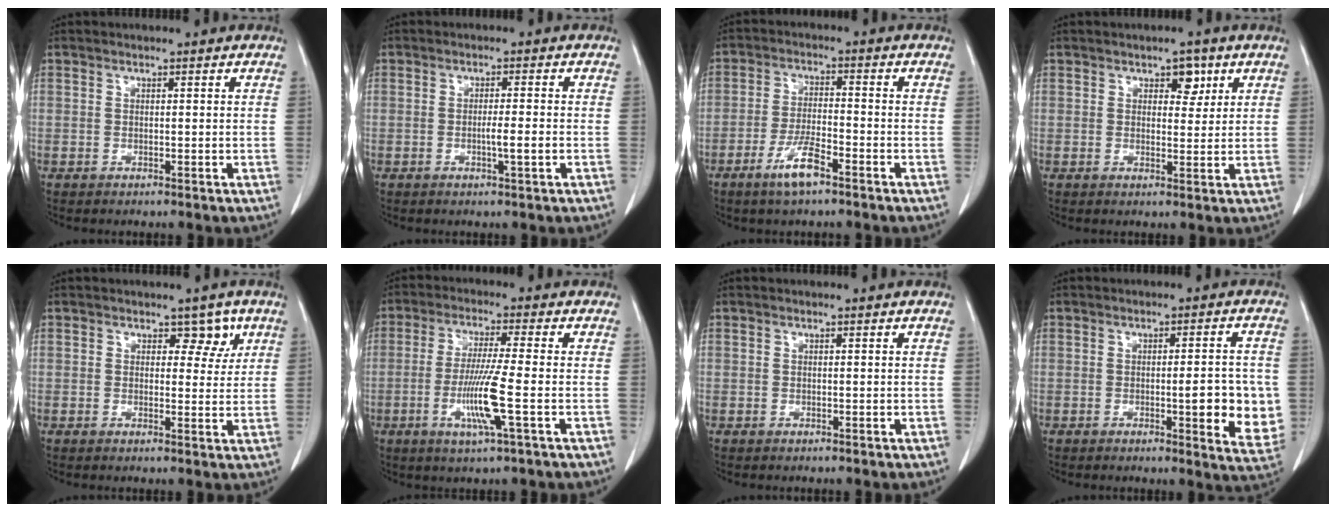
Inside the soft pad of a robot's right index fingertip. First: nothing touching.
{"total": 2.8, "force": [-0.8, -0.2, 2.6], "torque": [-0.047, -0.003, -0.013]}
{"total": 6.2, "force": [-3.9, 0.9, 4.7], "torque": [-0.098, -0.005, -0.071]}
{"total": 3.1, "force": [1.7, 1.8, 2.0], "torque": [-0.021, 0.002, 0.023]}
{"total": 3.4, "force": [1.8, 2.1, 2.0], "torque": [-0.012, 0.004, 0.021]}
{"total": 8.6, "force": [-2.4, -0.8, 8.2], "torque": [-0.163, -0.015, -0.047]}
{"total": 0.0}
{"total": 8.8, "force": [-1.2, 1.9, 8.5], "torque": [-0.097, -0.007, -0.013]}